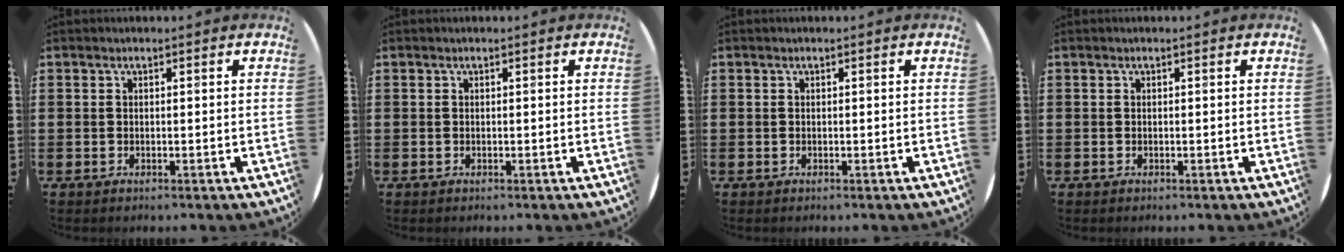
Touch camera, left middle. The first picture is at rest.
{"total": 0.0}
{"total": 0.0}
{"total": 0.0}